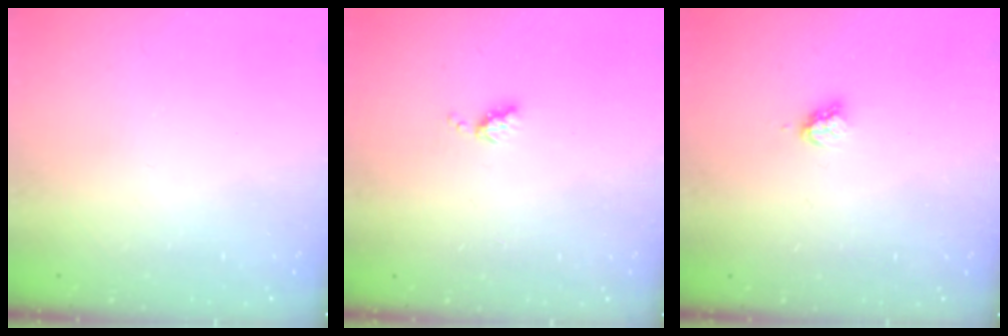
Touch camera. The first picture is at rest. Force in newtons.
{"total": 3.9, "press": 3.9, "slide": 0.5}
{"total": 3.3, "press": 3.3, "slide": 0.3}